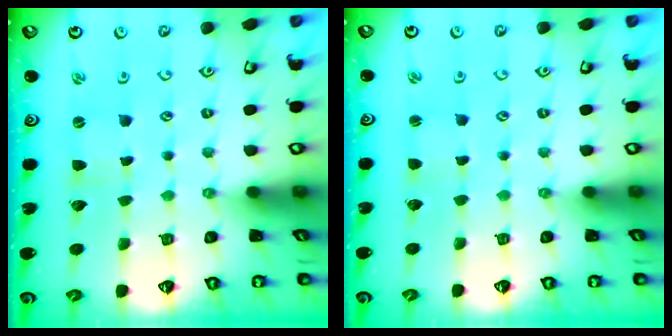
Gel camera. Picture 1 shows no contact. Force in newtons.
{"total": 0.8, "press": 0.8, "slide": 0.0}